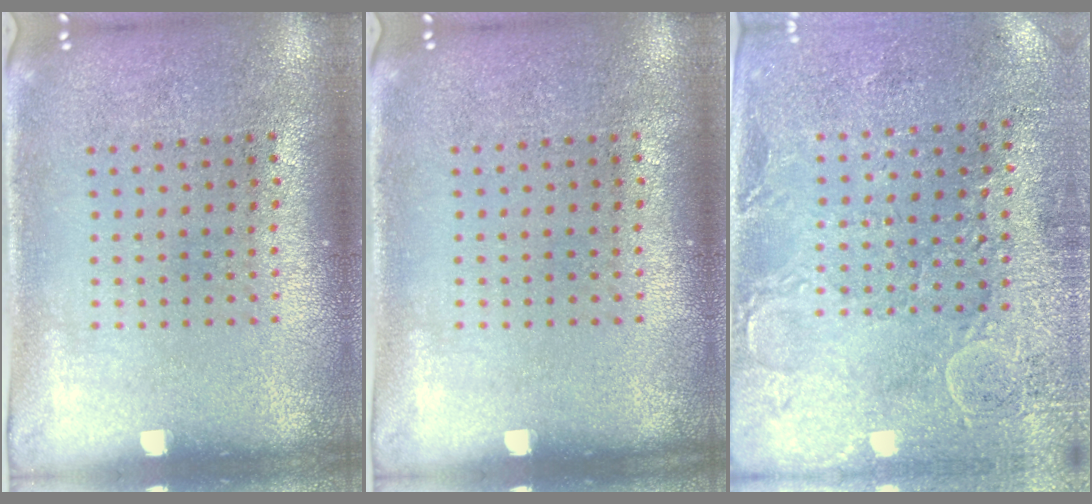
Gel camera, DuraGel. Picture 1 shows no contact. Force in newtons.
{"total": 0.0}
{"total": 2.7, "press": 2.6, "slide": 0.8}